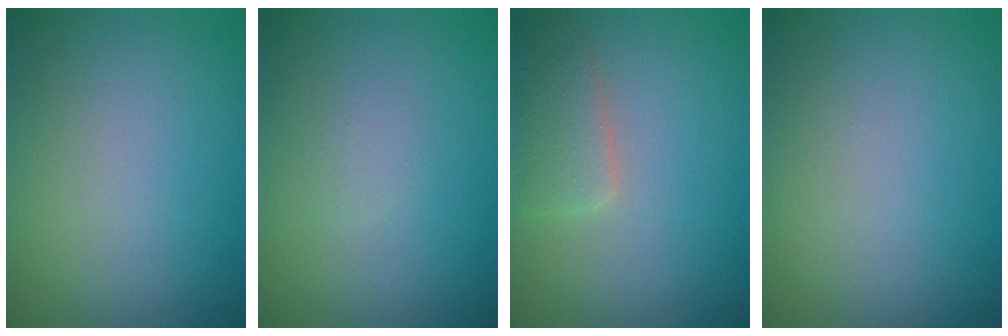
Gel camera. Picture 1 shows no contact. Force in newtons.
{"total": 0.8, "press": 0.8, "slide": 0.1}
{"total": 2.9, "press": 2.9, "slide": 0.3}
{"total": 0.0}